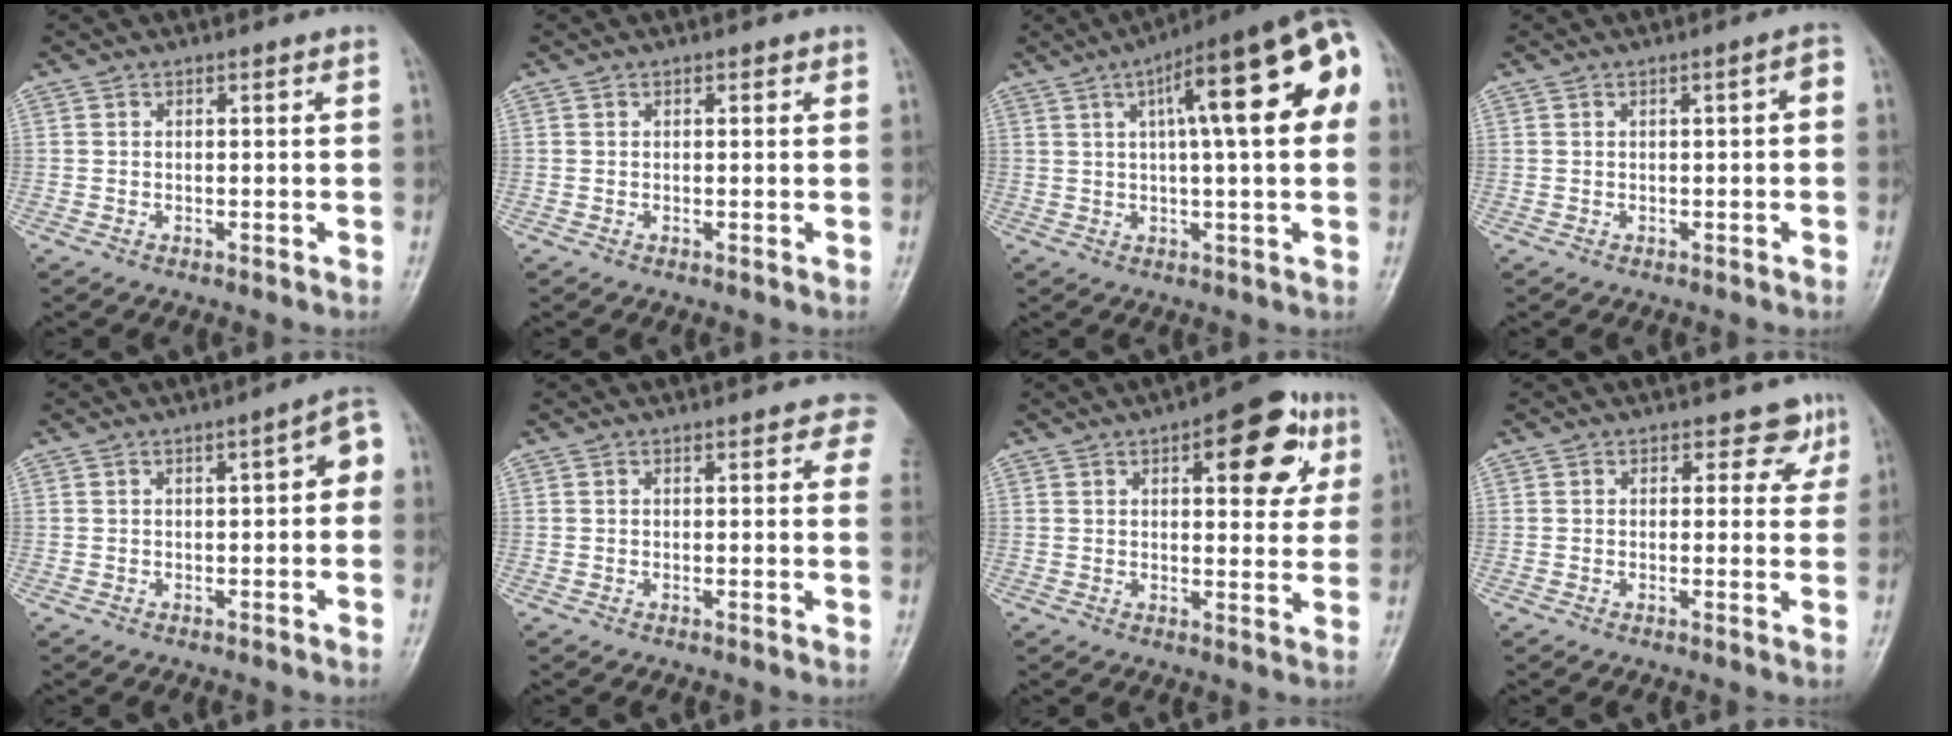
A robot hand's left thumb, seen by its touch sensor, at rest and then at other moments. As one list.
[{"total": 0.8, "force": [0.4, 0.6, 0.5], "torque": [0.002, 0.000, 0.001]}, {"total": 19.5, "force": [5.1, 4.7, 18.2], "torque": [-0.245, 0.027, 0.064]}, {"total": 2.5, "force": [0.0, 0.8, 2.3], "torque": [-0.031, 0.012, -0.003]}, {"total": 5.1, "force": [0.2, 2.0, 4.7], "torque": [-0.048, 0.023, -0.007]}, {"total": 3.4, "force": [2.1, 1.8, 1.9], "torque": [0.013, -0.003, 0.008]}, {"total": 12.9, "force": [5.2, 5.8, 10.3], "torque": [-0.084, -0.004, 0.057]}, {"total": 3.9, "force": [2.1, 2.9, 1.5], "torque": [0.019, -0.006, 0.017]}]